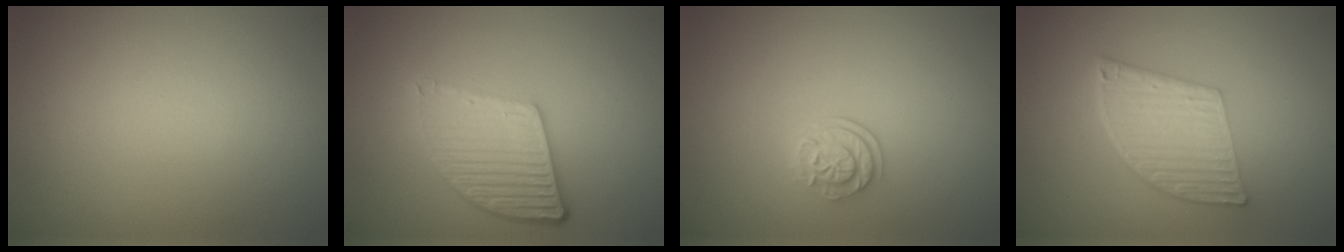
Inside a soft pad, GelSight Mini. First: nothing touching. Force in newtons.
{"total": 5.5, "press": 4.0, "slide": 3.9}
{"total": 2.2, "press": 1.7, "slide": 1.4}
{"total": 6.1, "press": 4.1, "slide": 4.5}